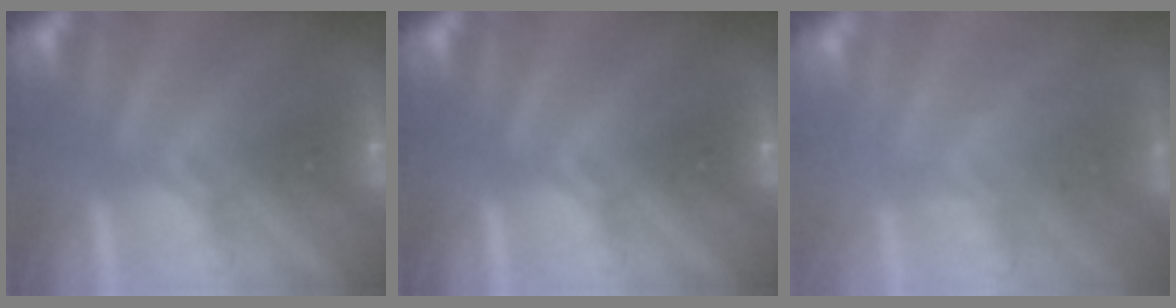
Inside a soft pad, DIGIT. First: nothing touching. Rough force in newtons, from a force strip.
{"total": 0.0}
{"total": 2.8}